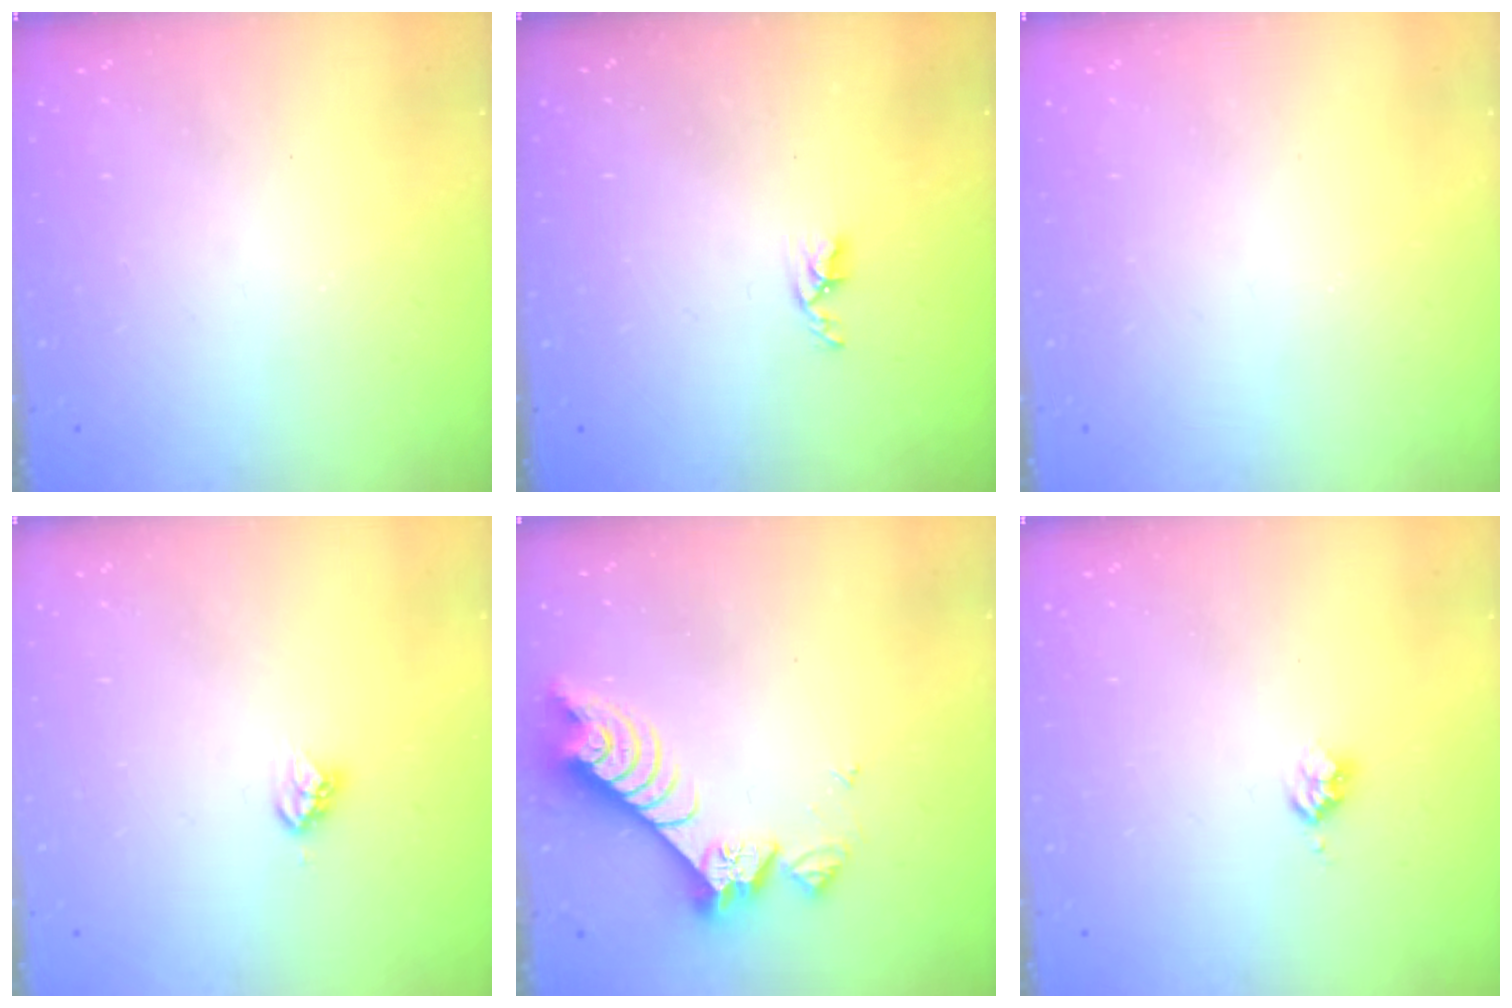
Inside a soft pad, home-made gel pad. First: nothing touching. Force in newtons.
{"total": 3.3, "press": 3.2, "slide": 0.5}
{"total": 0.0}
{"total": 4.6, "press": 4.6, "slide": 0.3}
{"total": 8.5, "press": 8.4, "slide": 0.8}
{"total": 2.5, "press": 2.5, "slide": 0.3}